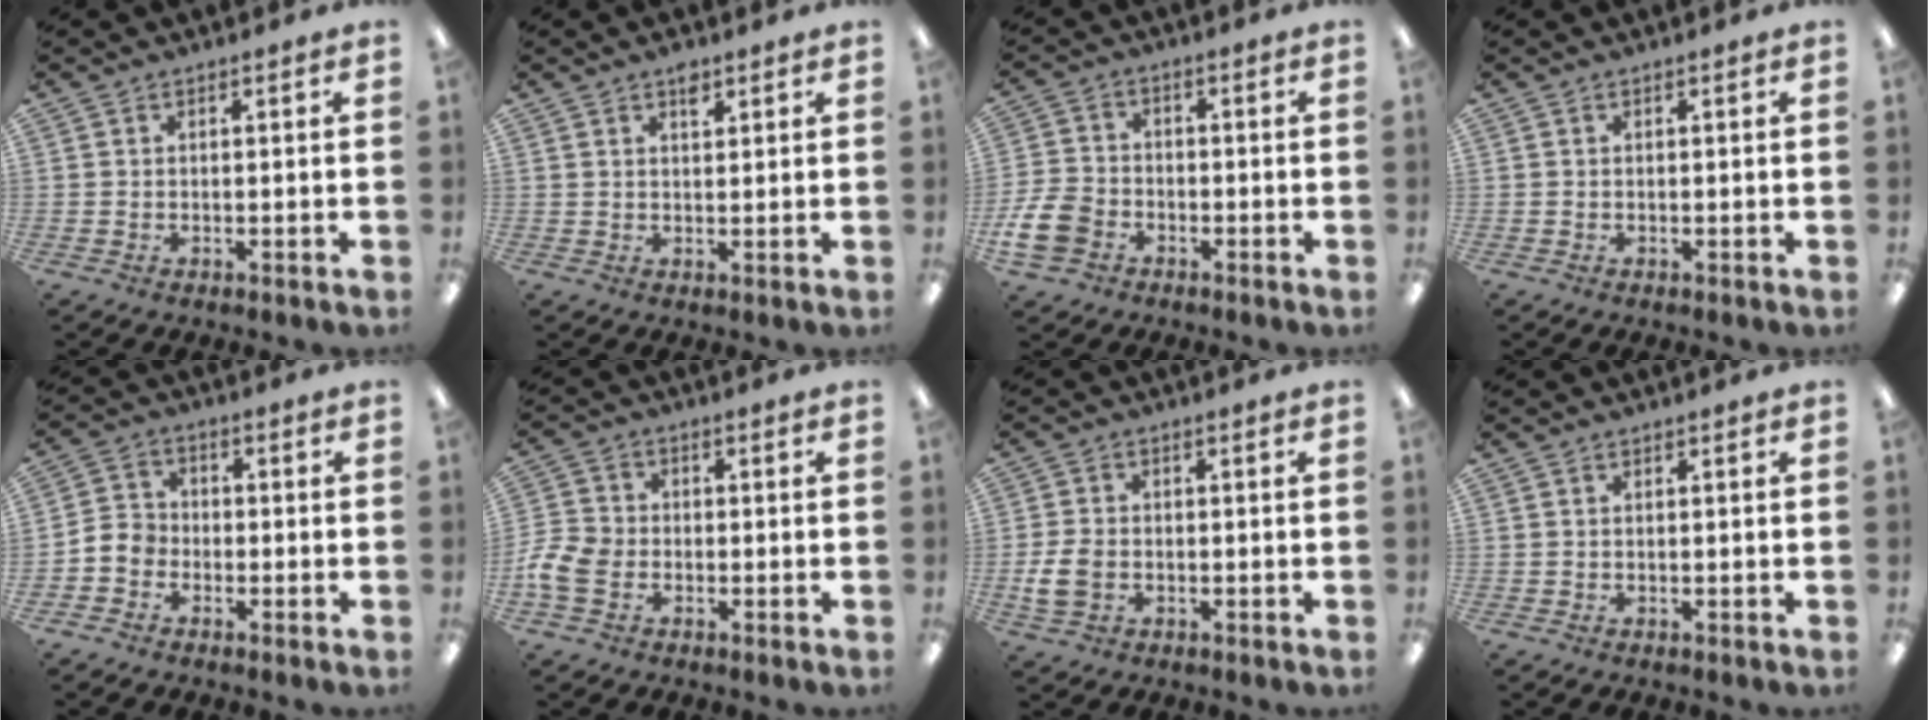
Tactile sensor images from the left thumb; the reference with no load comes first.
{"total": 2.6, "force": [1.8, 1.2, 1.4], "torque": [-0.016, -0.006, 0.029]}
{"total": 8.4, "force": [-3.8, 6.0, 4.4], "torque": [-0.103, 0.018, -0.070]}
{"total": 0.0}
{"total": 4.7, "force": [-2.5, 3.7, 1.5], "torque": [-0.023, 0.018, -0.043]}
{"total": 7.0, "force": [-2.4, 5.4, 3.7], "torque": [-0.085, 0.013, -0.043]}
{"total": 5.3, "force": [-1.4, 3.8, 3.5], "torque": [-0.076, 0.002, -0.025]}
{"total": 0.0}